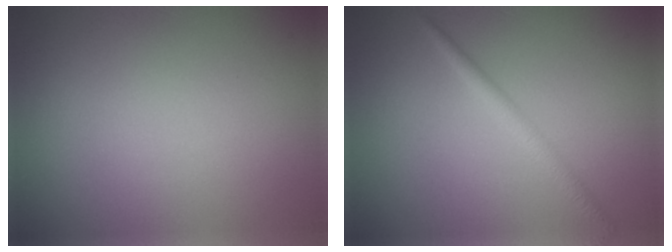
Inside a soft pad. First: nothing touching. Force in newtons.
{"total": 1.8, "press": 1.8, "slide": 0.1}